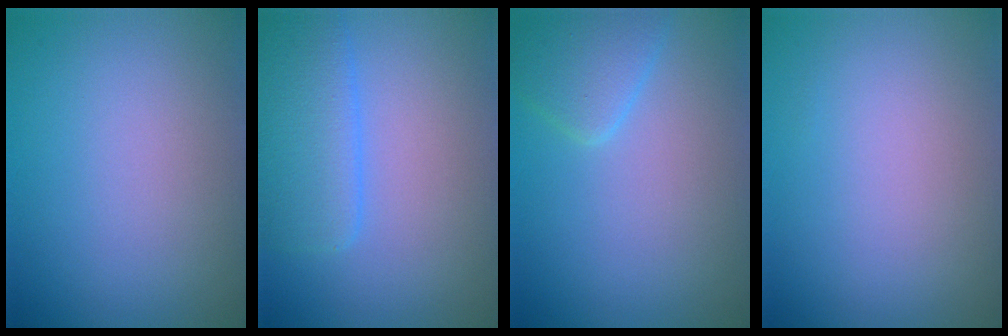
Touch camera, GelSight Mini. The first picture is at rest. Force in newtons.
{"total": 4.8, "press": 4.8, "slide": 0.2}
{"total": 2.6, "press": 2.6, "slide": 0.1}
{"total": 0.0}